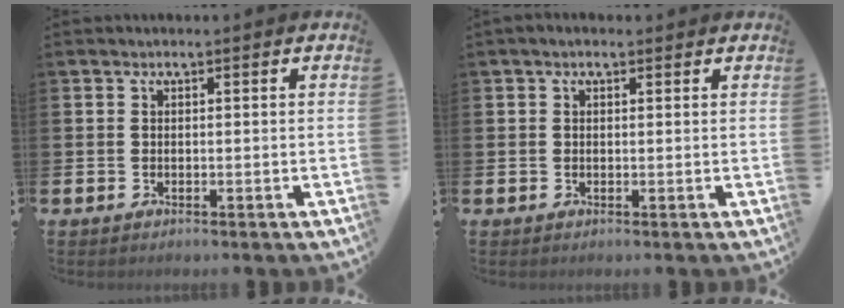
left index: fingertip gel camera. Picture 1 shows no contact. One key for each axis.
{"total": 0.9, "fx": 0.4, "fy": 0.6, "fz": 0.6, "tx": -0.011, "ty": 0.006, "tz": 0.005}